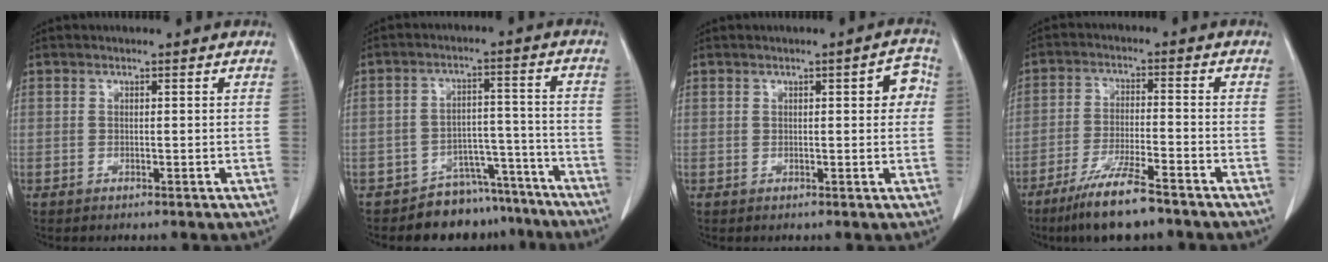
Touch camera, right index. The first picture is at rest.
{"total": 8.7, "force": [-7.4, 4.6, 0.3], "torque": [0.028, 0.061, -0.108]}
{"total": 3.7, "force": [0.7, 1.2, 3.4], "torque": [-0.030, 0.011, 0.002]}
{"total": 9.9, "force": [-7.4, 0.9, 6.5], "torque": [-0.123, -0.025, -0.130]}